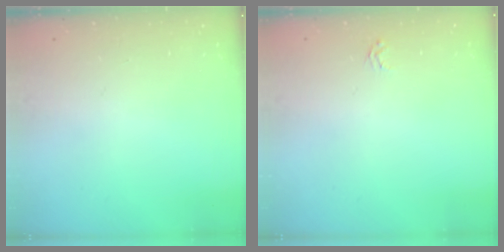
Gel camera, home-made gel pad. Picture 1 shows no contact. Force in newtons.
{"total": 1.9, "press": 1.9, "slide": 0.2}